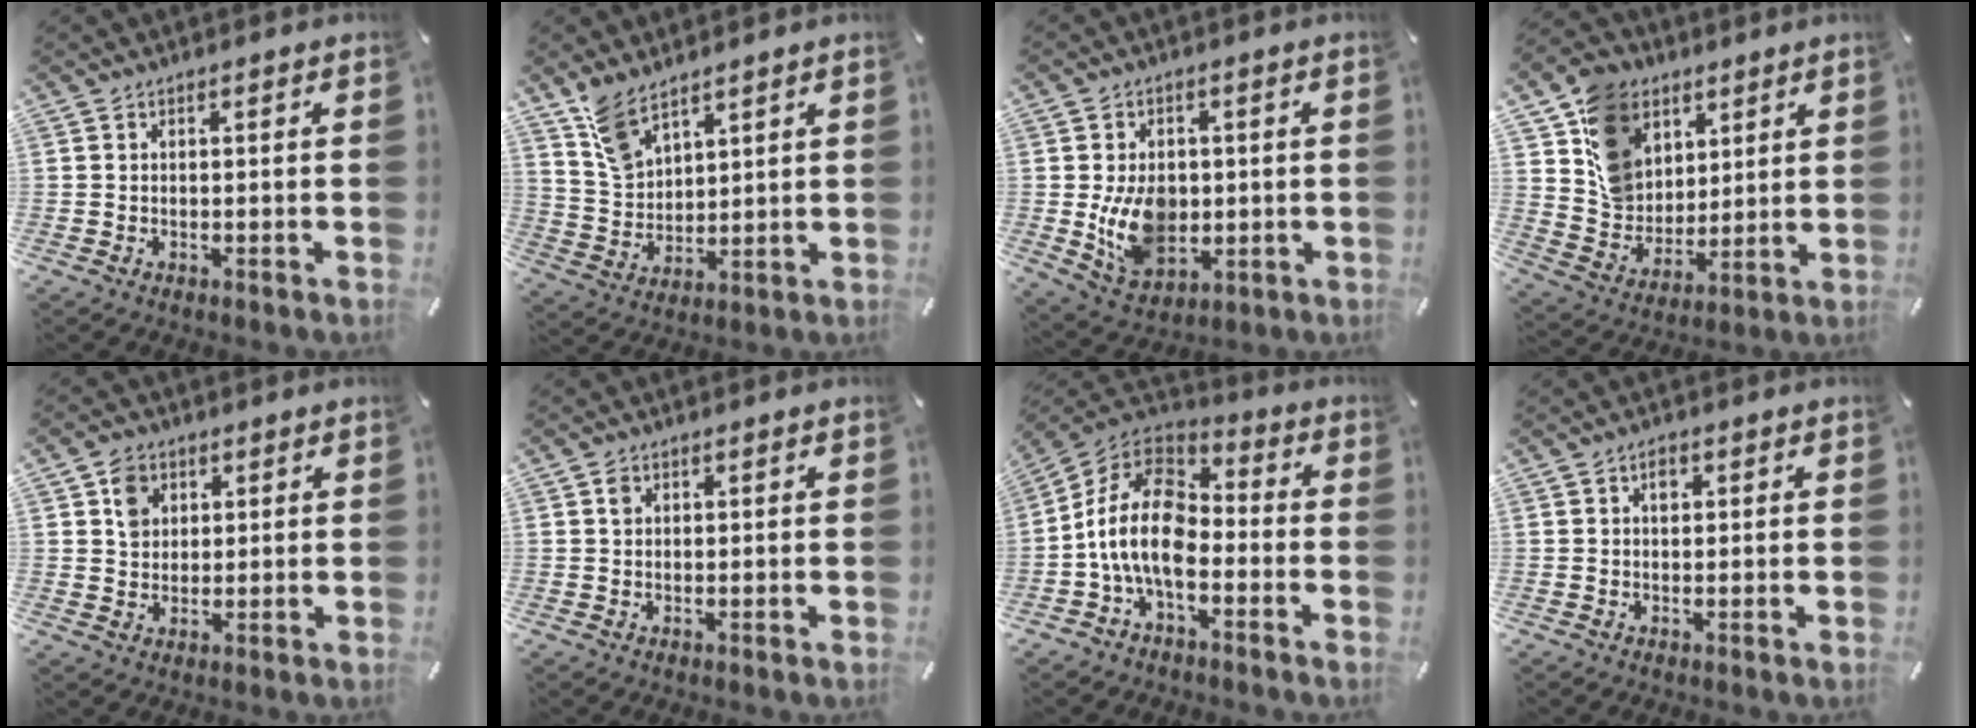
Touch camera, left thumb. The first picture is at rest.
{"total": 8.2, "force": [6.3, 4.2, 3.1], "torque": [-0.074, -0.026, 0.122]}
{"total": 11.4, "force": [-0.3, 8.6, 7.4], "torque": [-0.132, -0.004, -0.006]}
{"total": 13.9, "force": [6.1, 11.4, 5.0], "torque": [-0.104, -0.026, 0.125]}
{"total": 5.4, "force": [2.0, 4.7, 2.0], "torque": [-0.027, 0.000, 0.034]}
{"total": 1.4, "force": [0.4, 1.2, 0.6], "torque": [-0.005, 0.003, 0.005]}
{"total": 15.9, "force": [-4.8, 9.6, 11.7], "torque": [-0.244, 0.024, -0.089]}
{"total": 3.1, "force": [1.1, 1.7, 2.3], "torque": [-0.035, -0.001, 0.015]}